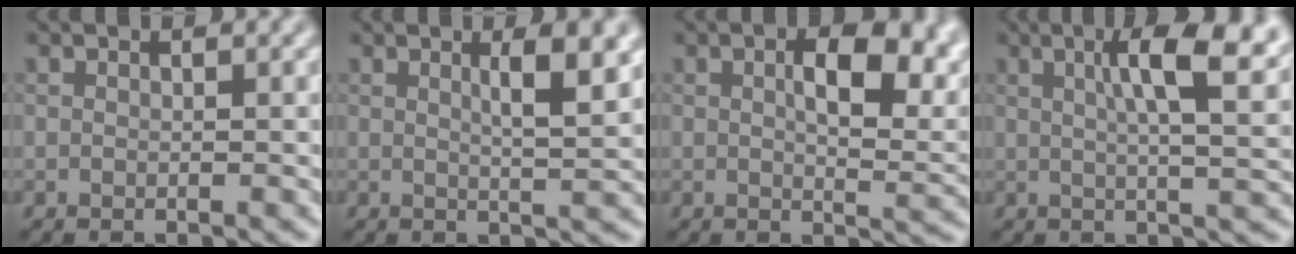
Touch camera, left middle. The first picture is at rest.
{"total": 4.3, "force": [1.3, 1.1, 4.0], "torque": [-0.052, 0.001, 0.018]}
{"total": 8.1, "force": [2.1, 3.6, 6.9], "torque": [-0.102, -0.001, 0.037]}
{"total": 8.0, "force": [2.7, 2.0, 7.2], "torque": [-0.094, 0.011, 0.038]}